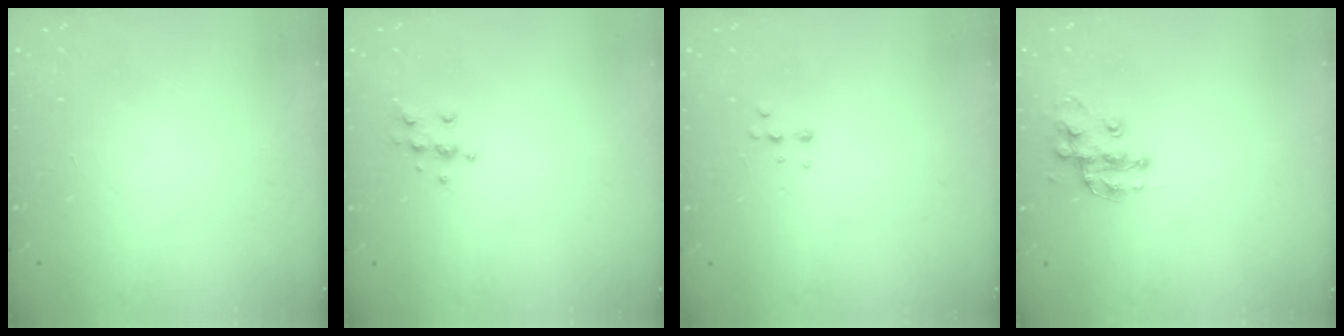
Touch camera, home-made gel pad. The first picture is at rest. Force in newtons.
{"total": 5.7, "press": 5.6, "slide": 1.1}
{"total": 4.0, "press": 4.0, "slide": 0.8}
{"total": 11.8, "press": 11.8, "slide": 0.6}